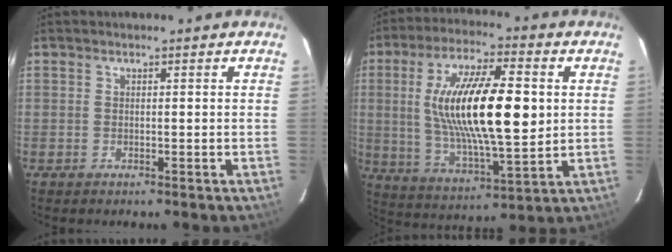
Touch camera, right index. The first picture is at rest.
{"total": 20.8, "force": [2.8, 6.3, 19.6], "torque": [-0.362, 0.005, 0.058]}